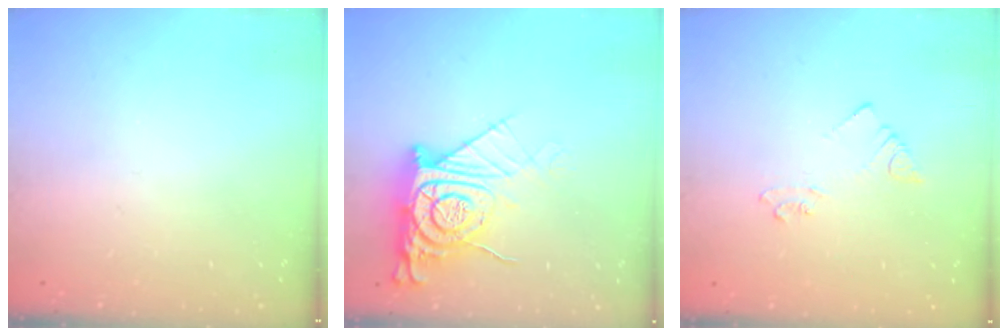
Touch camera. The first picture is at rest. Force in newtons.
{"total": 14.5, "press": 14.4, "slide": 1.2}
{"total": 3.6, "press": 3.6, "slide": 0.6}